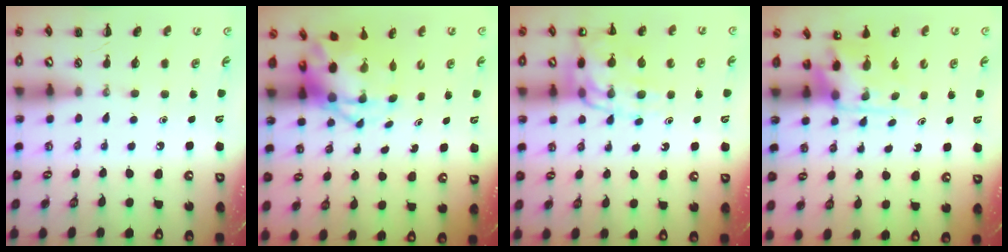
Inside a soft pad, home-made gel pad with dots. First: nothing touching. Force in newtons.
{"total": 4.7, "press": 4.5, "slide": 1.4}
{"total": 12.7, "press": 12.4, "slide": 2.9}
{"total": 4.6, "press": 4.5, "slide": 0.4}